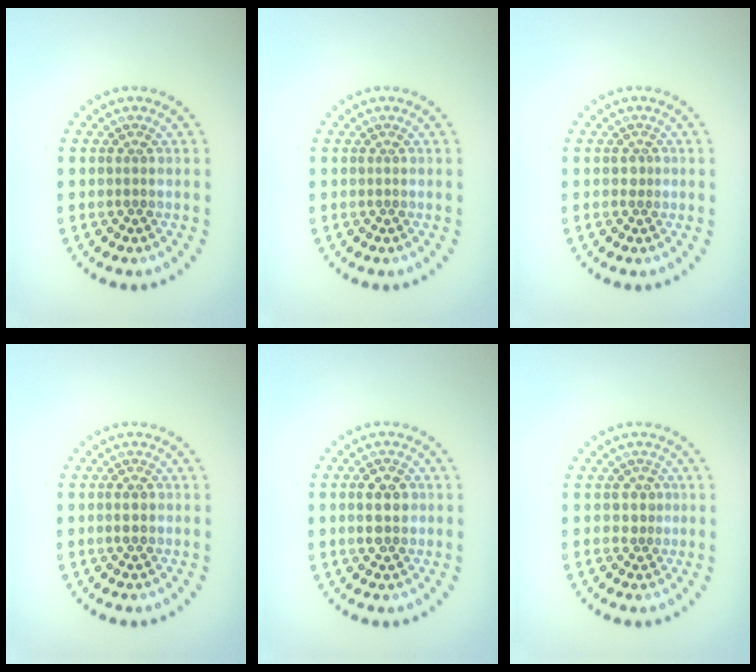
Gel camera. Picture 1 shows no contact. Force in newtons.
{"total": 0.0}
{"total": 0.9, "press": 0.6, "slide": 0.7}
{"total": 1.1, "press": 1.1, "slide": 0.1}
{"total": 2.7, "press": 2.7, "slide": 0.1}
{"total": 1.5, "press": 1.2, "slide": 1.0}